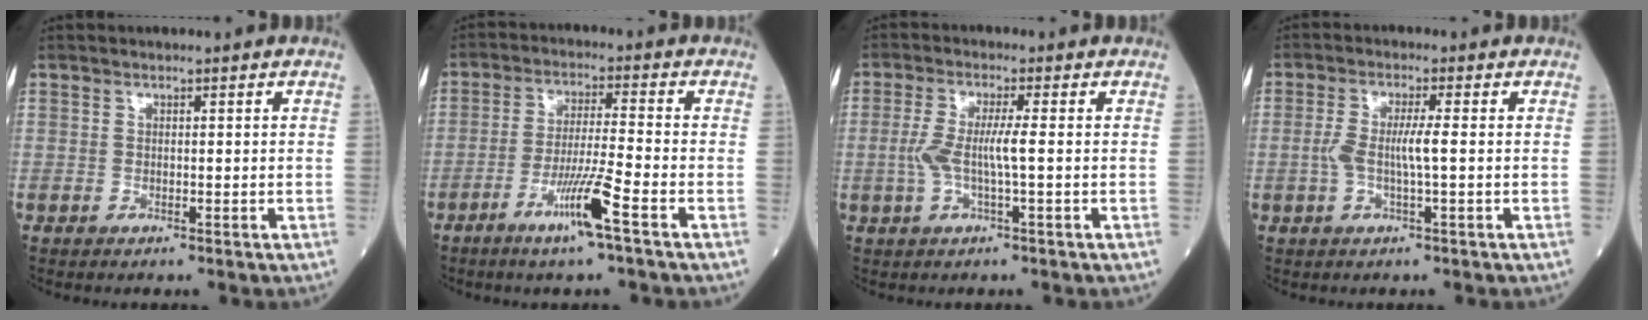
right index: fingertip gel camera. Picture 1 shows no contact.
{"total": 8.0, "force": [-4.3, -0.9, 6.7], "torque": [-0.126, -0.012, -0.083]}
{"total": 4.9, "force": [-0.4, 0.1, 4.9], "torque": [-0.112, 0.004, -0.010]}
{"total": 4.3, "force": [-0.3, 0.0, 4.3], "torque": [-0.094, 0.002, -0.007]}